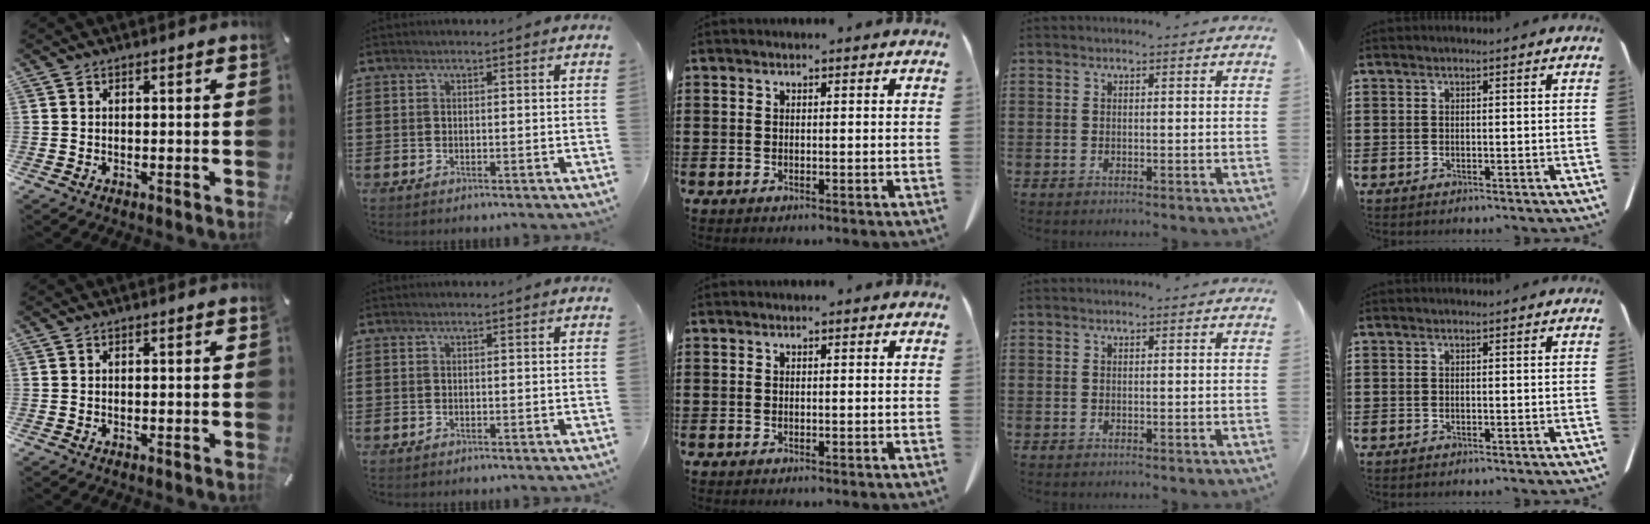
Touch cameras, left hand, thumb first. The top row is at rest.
{}